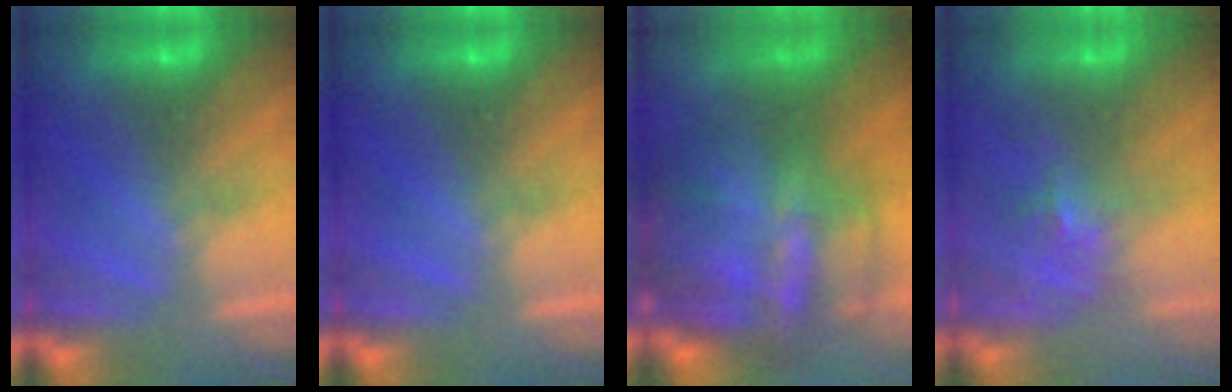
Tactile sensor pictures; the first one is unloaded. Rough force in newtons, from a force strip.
{"total": 0.0}
{"total": 8.4}
{"total": 2.5}